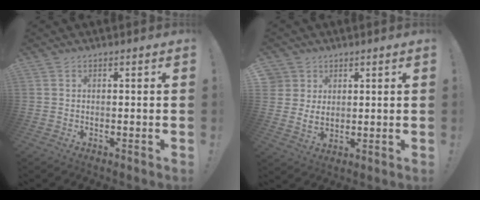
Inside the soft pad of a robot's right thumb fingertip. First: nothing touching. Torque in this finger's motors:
{"motor_torque": [0.57, 0.57, 0.65, 0.64, 0.08]}